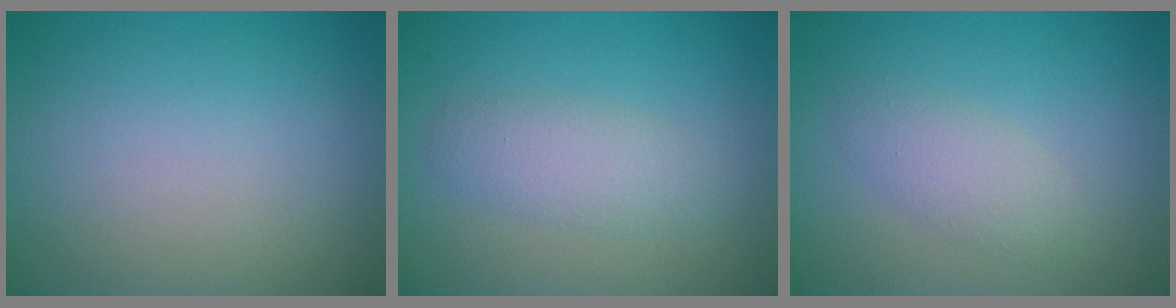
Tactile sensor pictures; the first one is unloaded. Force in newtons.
{"total": 2.7, "press": 2.7, "slide": 0.2}
{"total": 2.3, "press": 2.3, "slide": 0.1}